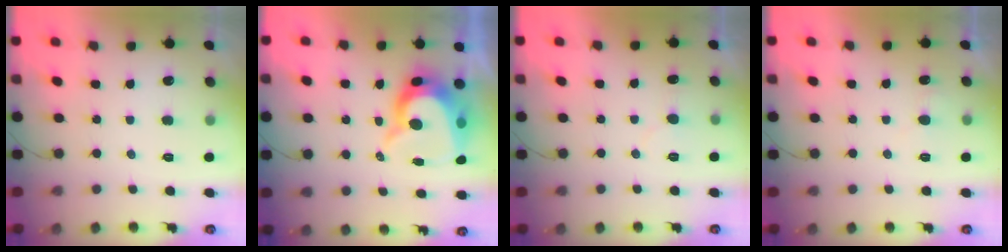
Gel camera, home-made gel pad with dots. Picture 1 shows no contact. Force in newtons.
{"total": 11.3, "press": 11.2, "slide": 1.1}
{"total": 4.7, "press": 4.7, "slide": 0.3}
{"total": 3.4, "press": 3.4, "slide": 0.4}